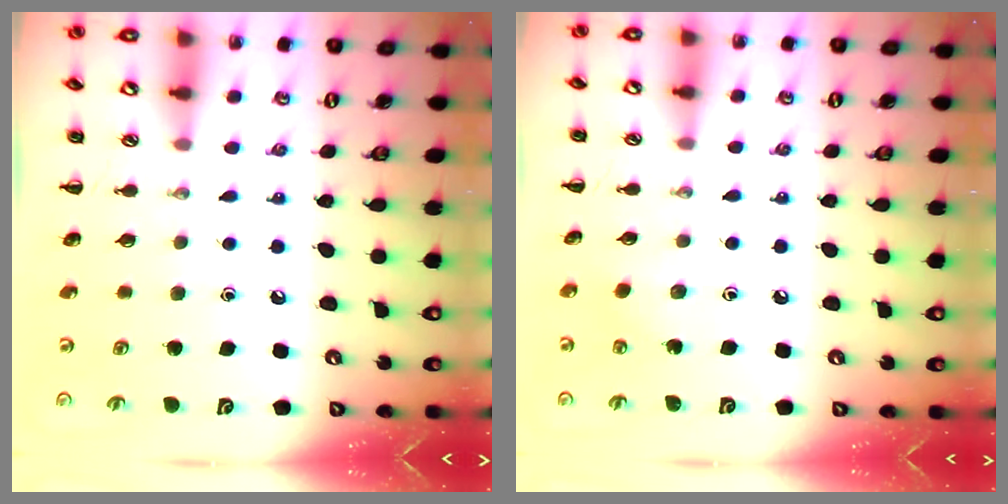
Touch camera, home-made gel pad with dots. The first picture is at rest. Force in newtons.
{"total": 2.1, "press": 2.0, "slide": 0.6}